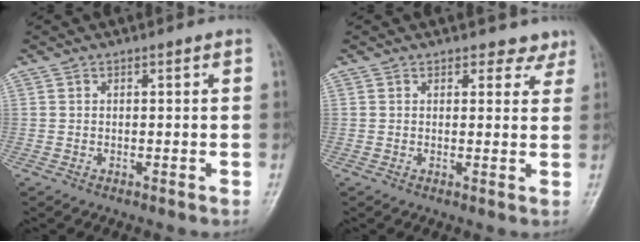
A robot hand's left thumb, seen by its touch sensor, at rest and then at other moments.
{"total": 3.5, "force": [2.9, 1.9, 0.3], "torque": [0.025, -0.018, 0.022]}